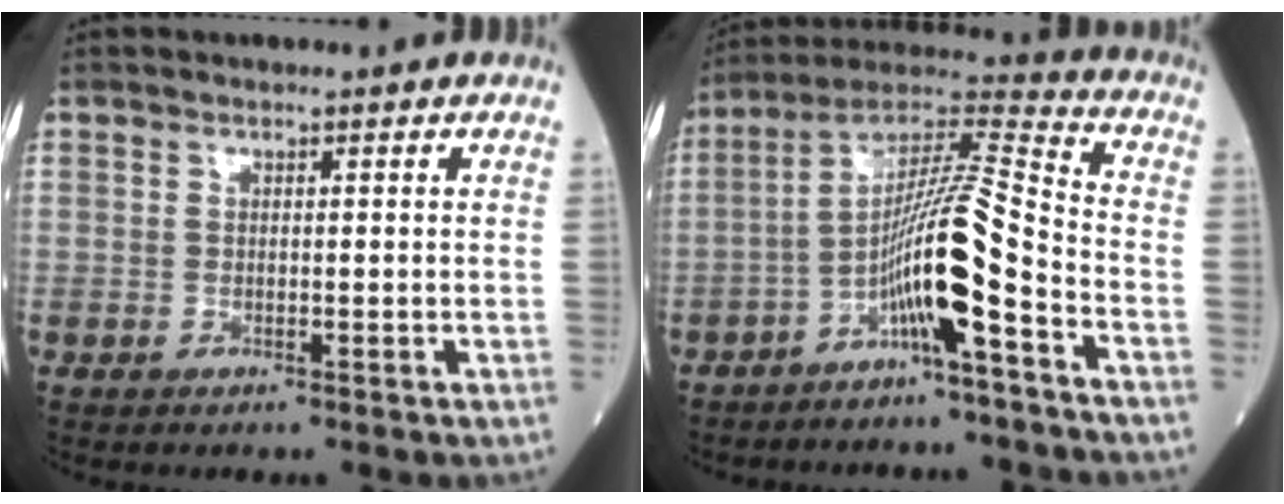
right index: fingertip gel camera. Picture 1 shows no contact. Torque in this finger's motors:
{"motor_torque": [1.85, -0.29, 1.05, 0.21]}